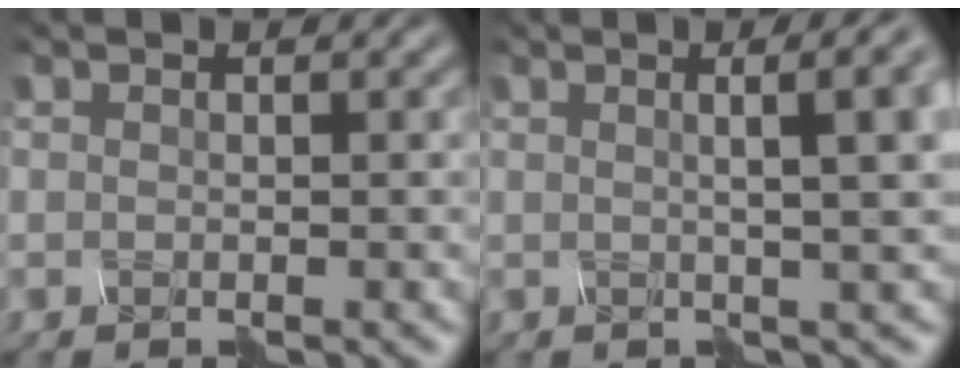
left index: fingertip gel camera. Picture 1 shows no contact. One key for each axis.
{"total": 7.3, "fx": 1.7, "fy": 2.0, "fz": 6.8, "tx": -0.052, "ty": 0.037, "tz": 0.020}